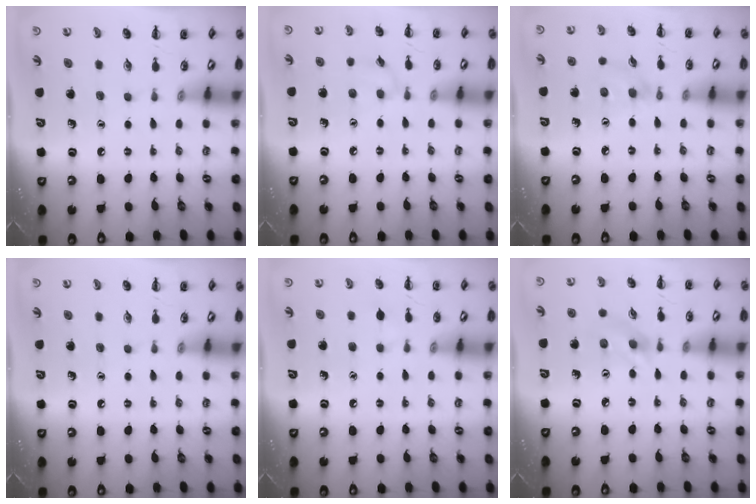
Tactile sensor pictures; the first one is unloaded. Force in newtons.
{"total": 3.5, "press": 3.4, "slide": 1.0}
{"total": 3.7, "press": 3.5, "slide": 1.3}
{"total": 0.0}
{"total": 2.8, "press": 2.6, "slide": 1.1}
{"total": 2.7, "press": 2.6, "slide": 0.8}